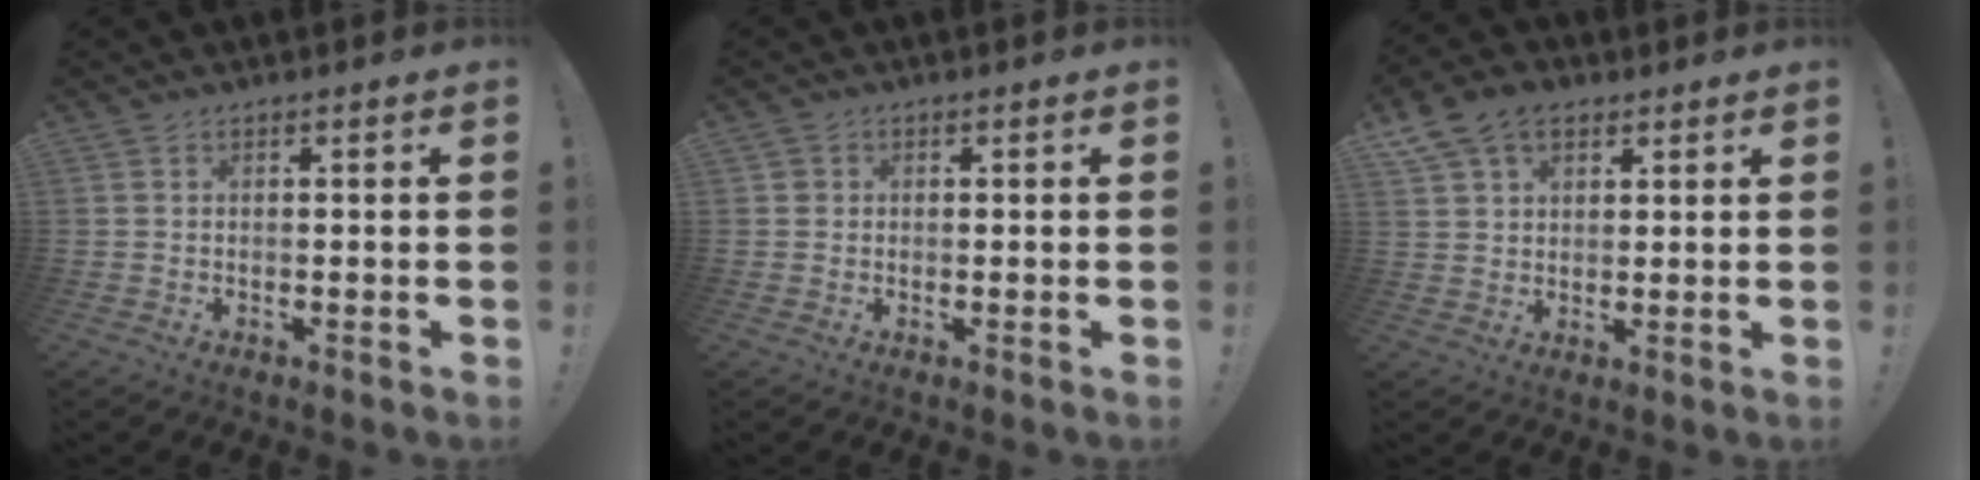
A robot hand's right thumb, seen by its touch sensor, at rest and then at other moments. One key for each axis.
{"total": 1.6, "fx": 0.5, "fy": 1.5, "fz": 0.3, "tx": -0.005, "ty": 0.004, "tz": 0.009}
{"total": 9.6, "fx": 5.6, "fy": 6.4, "fz": 4.5, "tx": -0.081, "ty": -0.018, "tz": 0.111}